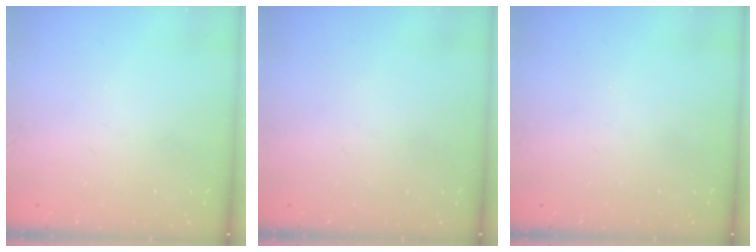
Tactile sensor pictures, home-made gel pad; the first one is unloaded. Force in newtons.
{"total": 0.0}
{"total": 0.0}